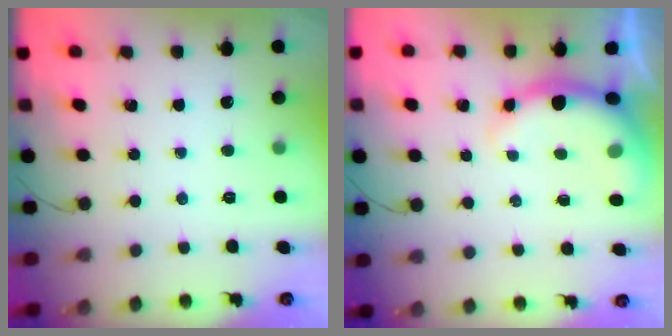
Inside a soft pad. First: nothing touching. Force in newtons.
{"total": 6.5, "press": 6.4, "slide": 1.2}